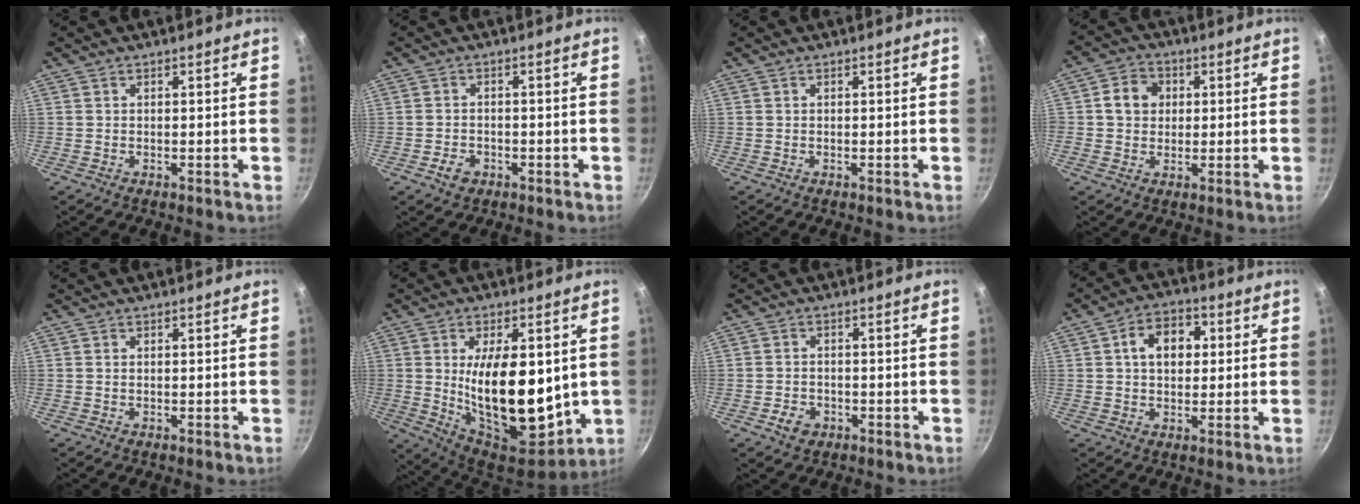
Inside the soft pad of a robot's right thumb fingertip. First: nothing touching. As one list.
[{"total": 3.4, "force": [-1.6, 2.6, 1.6], "torque": [-0.023, 0.014, -0.024]}, {"total": 0.0}, {"total": 6.2, "force": [1.1, 5.4, 2.8], "torque": [-0.021, 0.007, 0.006]}, {"total": 0.0}, {"total": 21.8, "force": [1.1, 11.4, 18.5], "torque": [-0.267, -0.039, 0.035]}, {"total": 3.8, "force": [-1.7, 2.9, 1.8], "torque": [-0.026, 0.014, -0.024]}, {"total": 8.7, "force": [1.6, 6.1, 5.9], "torque": [-0.061, 0.011, 0.017]}]